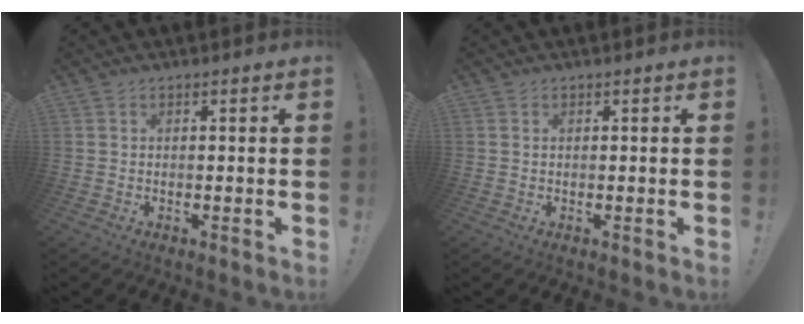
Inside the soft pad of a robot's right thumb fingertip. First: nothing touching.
{"total": 0.0}